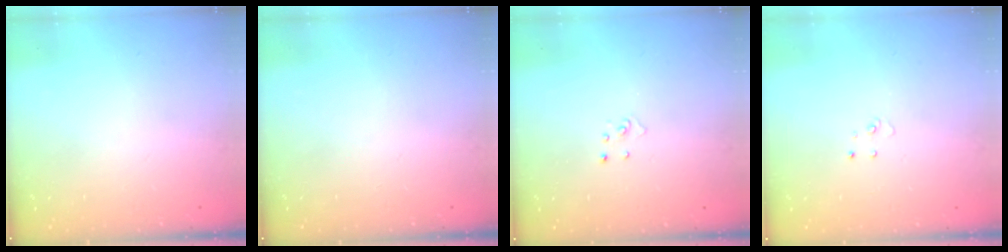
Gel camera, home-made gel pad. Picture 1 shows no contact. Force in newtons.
{"total": 0.0}
{"total": 3.0, "press": 2.9, "slide": 0.3}
{"total": 2.7, "press": 2.7, "slide": 0.2}